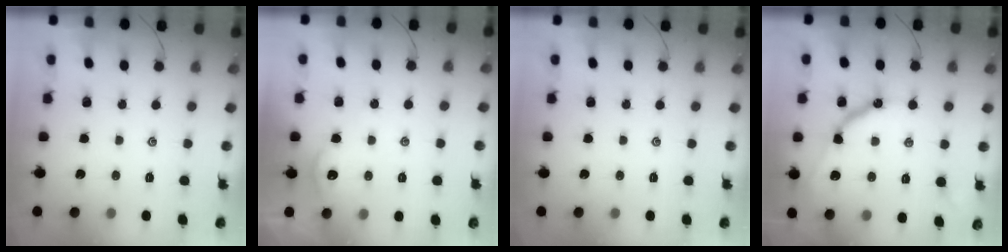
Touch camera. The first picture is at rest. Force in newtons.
{"total": 1.6, "press": 1.5, "slide": 0.3}
{"total": 0.0}
{"total": 10.4, "press": 10.4, "slide": 0.8}